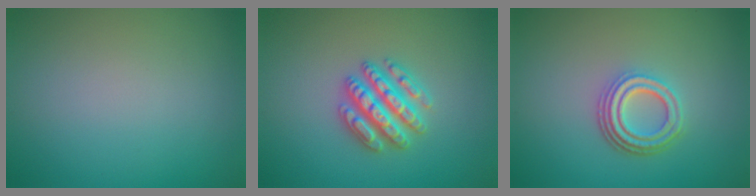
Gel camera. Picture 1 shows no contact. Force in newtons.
{"total": 4.7, "press": 4.6, "slide": 0.9}
{"total": 4.1, "press": 3.1, "slide": 2.7}